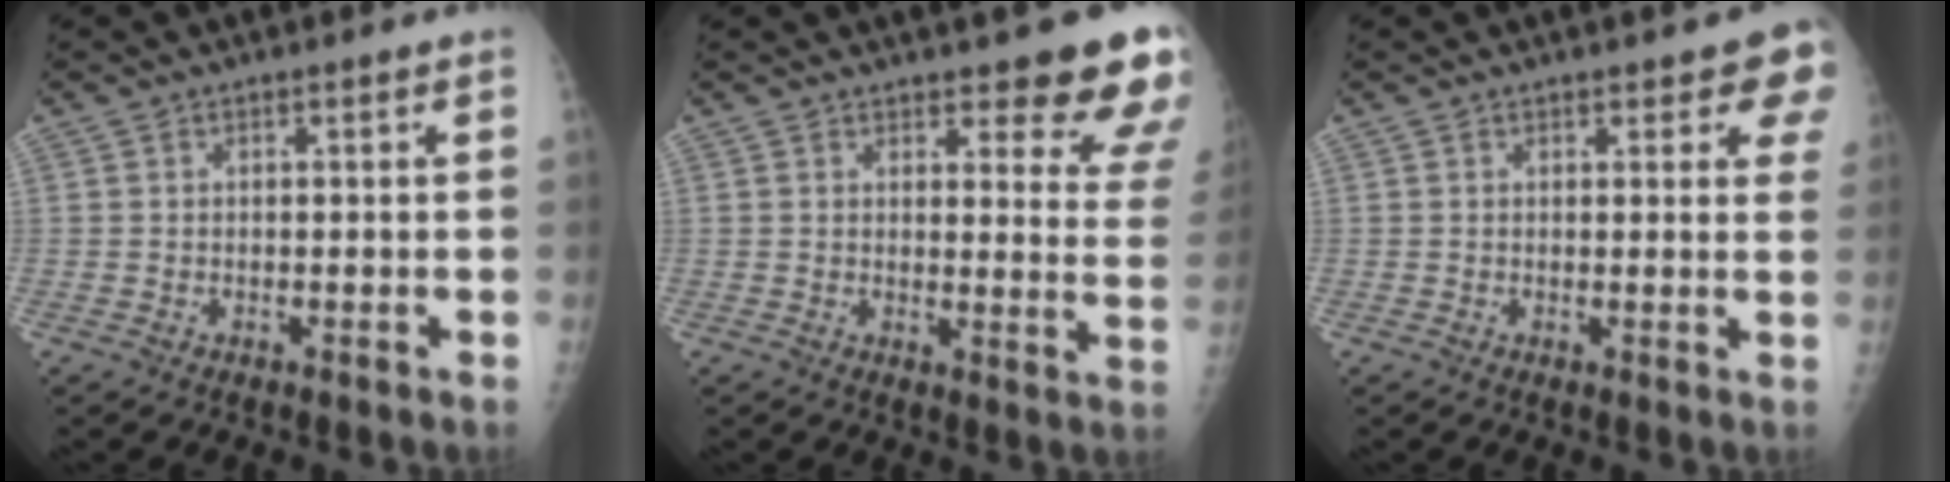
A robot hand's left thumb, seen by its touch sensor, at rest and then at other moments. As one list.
[{"total": 13.9, "force": [10.4, 4.0, 8.3], "torque": [-0.054, -0.061, 0.106]}, {"total": 6.4, "force": [4.4, 2.4, 3.9], "torque": [-0.012, -0.014, 0.041]}]